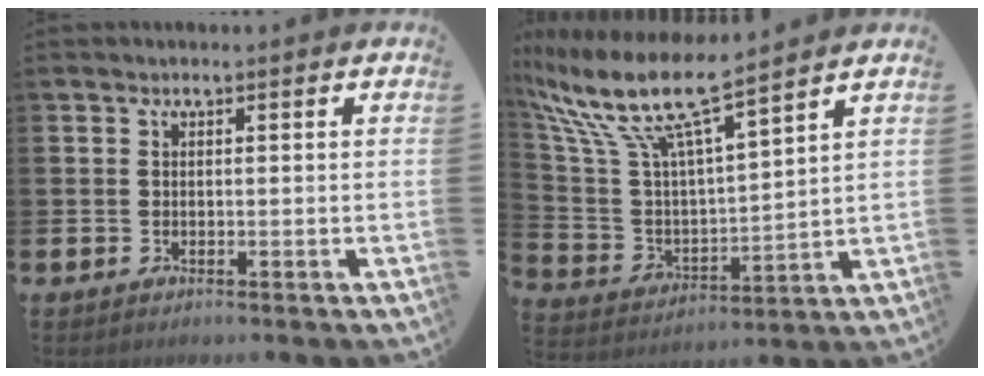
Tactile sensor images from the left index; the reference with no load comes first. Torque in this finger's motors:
{"motor_torque": [1.03, -1.10, 1.05, 0.21]}